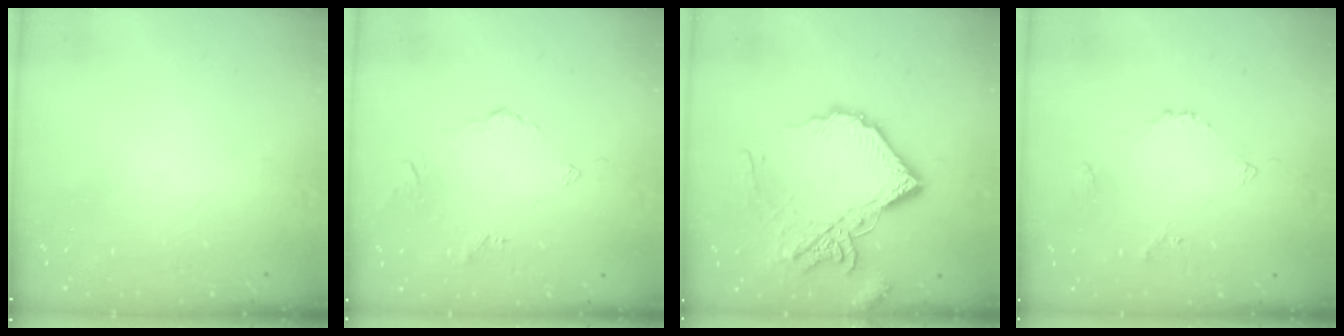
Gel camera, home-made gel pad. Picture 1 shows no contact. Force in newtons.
{"total": 2.6, "press": 2.6, "slide": 0.5}
{"total": 17.0, "press": 16.8, "slide": 2.1}
{"total": 3.6, "press": 3.5, "slide": 0.8}